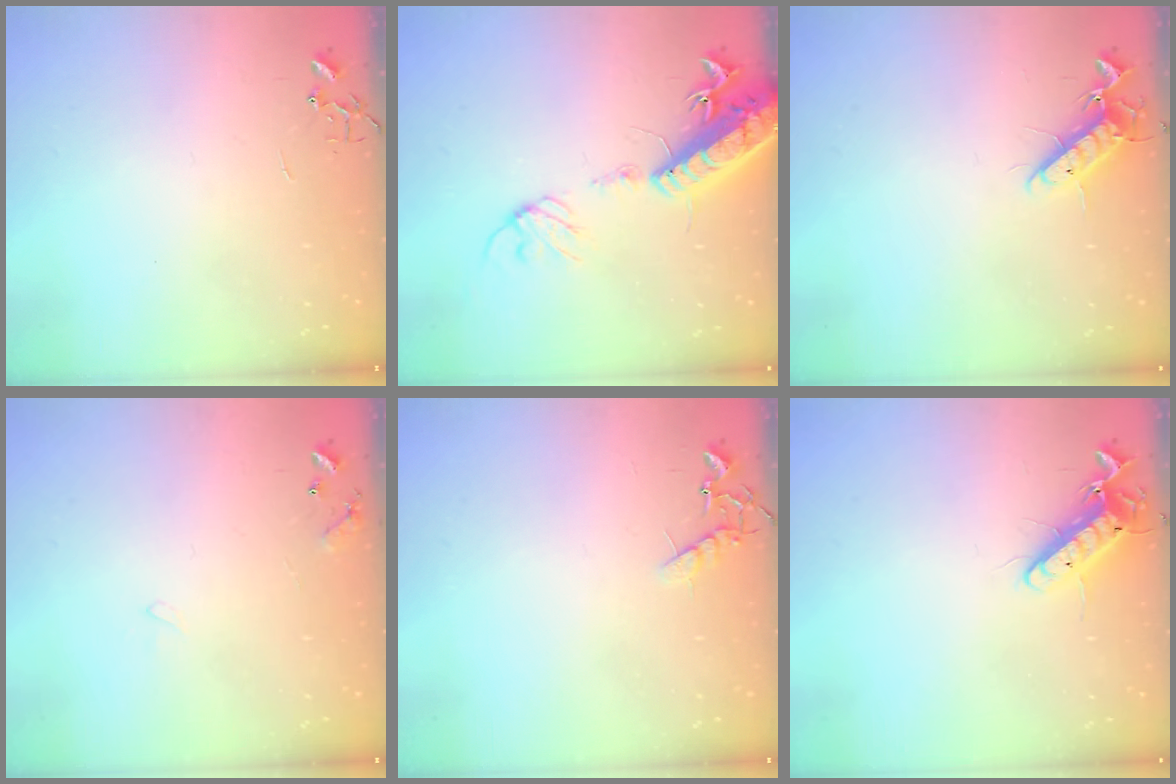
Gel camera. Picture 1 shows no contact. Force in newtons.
{"total": 17.2, "press": 16.7, "slide": 3.9}
{"total": 12.1, "press": 11.9, "slide": 2.0}
{"total": 6.1, "press": 6.1, "slide": 0.5}
{"total": 6.8, "press": 6.8, "slide": 0.3}
{"total": 13.1, "press": 12.9, "slide": 2.2}